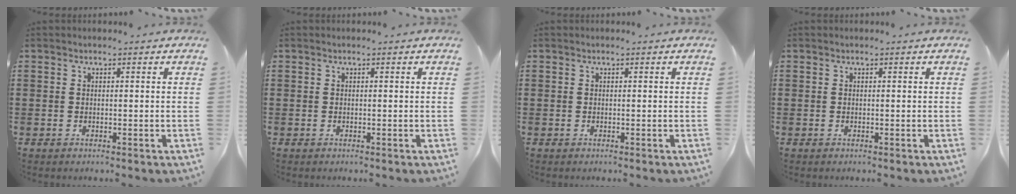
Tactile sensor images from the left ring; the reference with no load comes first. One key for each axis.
{"total": 0.0}
{"total": 0.0}
{"total": 0.0}